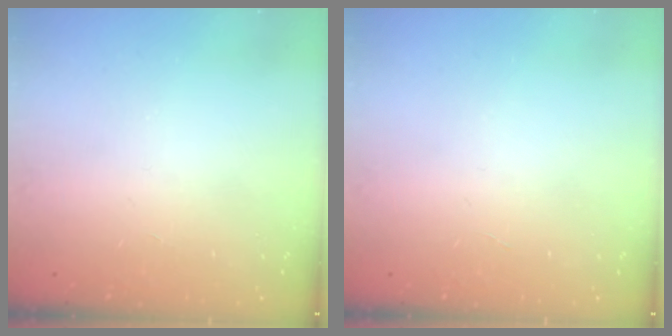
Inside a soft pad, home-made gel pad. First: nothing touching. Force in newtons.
{"total": 0.0}